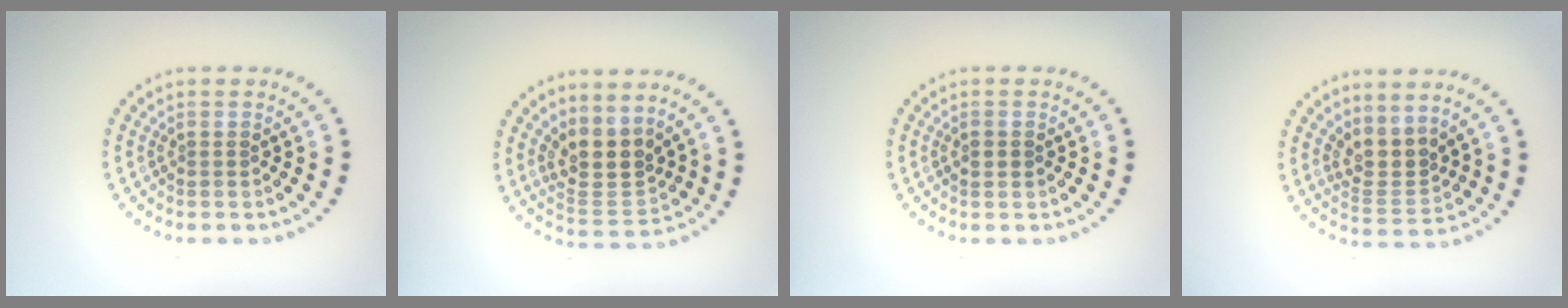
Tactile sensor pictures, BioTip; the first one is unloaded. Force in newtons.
{"total": 3.8, "press": 3.2, "slide": 2.0}
{"total": 1.2, "press": 1.1, "slide": 0.1}
{"total": 3.0, "press": 2.0, "slide": 2.2}